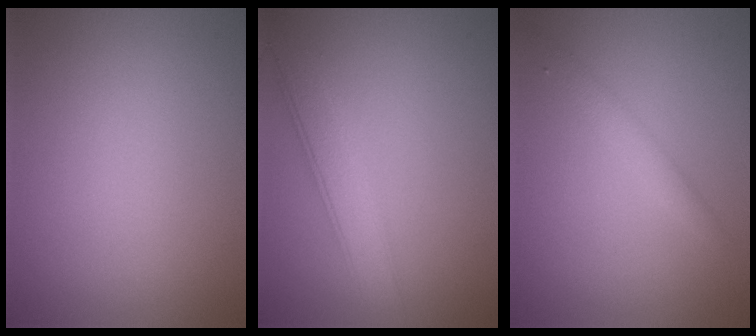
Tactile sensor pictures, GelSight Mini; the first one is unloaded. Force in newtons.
{"total": 4.6, "press": 4.6, "slide": 0.3}
{"total": 1.7, "press": 1.7, "slide": 0.0}